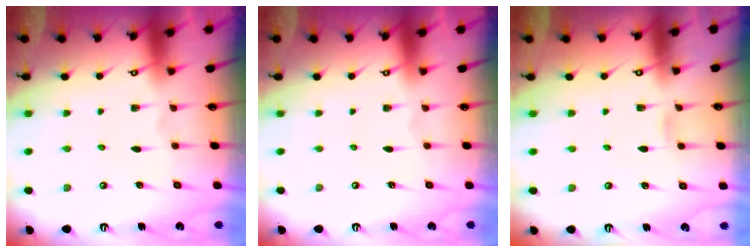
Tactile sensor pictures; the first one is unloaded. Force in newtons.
{"total": 0.0}
{"total": 2.4, "press": 2.4, "slide": 0.3}